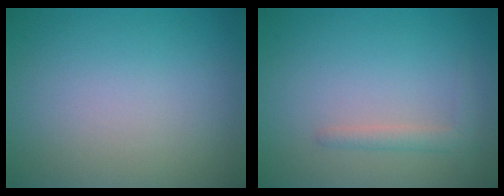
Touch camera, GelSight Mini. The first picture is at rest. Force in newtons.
{"total": 1.6, "press": 1.6, "slide": 0.1}